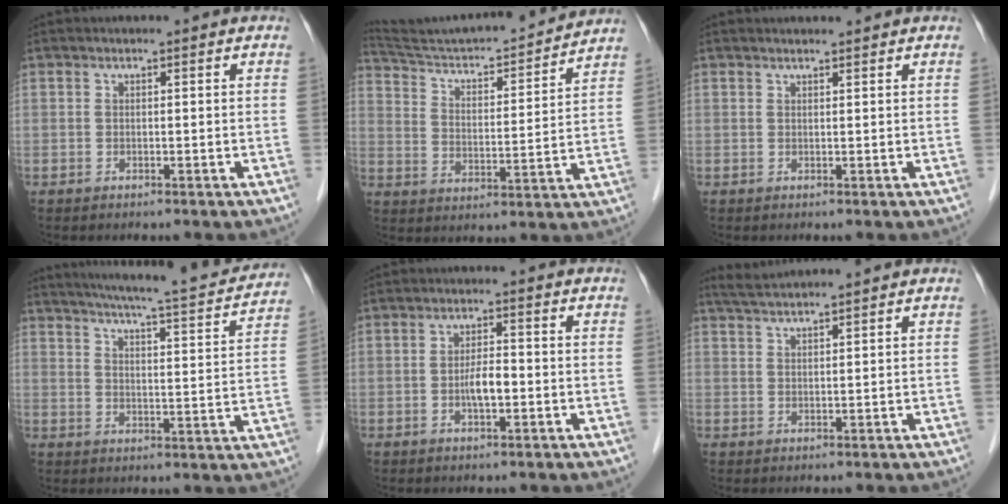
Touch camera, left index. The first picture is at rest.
{"total": 20.7, "force": [19.3, 1.4, 7.2], "torque": [-0.118, -0.003, 0.287]}
{"total": 1.8, "force": [1.7, 0.1, 0.6], "torque": [-0.007, 0.012, 0.026]}
{"total": 18.8, "force": [17.1, 1.3, 7.7], "torque": [-0.119, -0.019, 0.220]}
{"total": 3.5, "force": [-1.0, 1.0, 3.2], "torque": [-0.060, -0.001, -0.018]}
{"total": 4.2, "force": [3.8, -0.7, 1.5], "torque": [-0.026, 0.023, 0.072]}